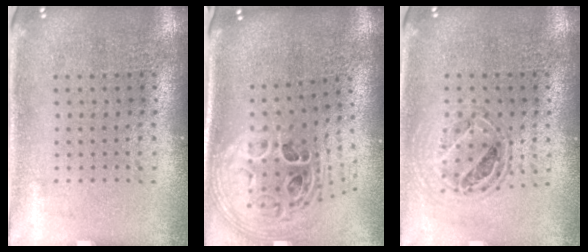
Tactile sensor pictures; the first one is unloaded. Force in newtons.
{"total": 3.0, "press": 2.1, "slide": 2.1}
{"total": 0.8, "press": 0.8, "slide": 0.0}